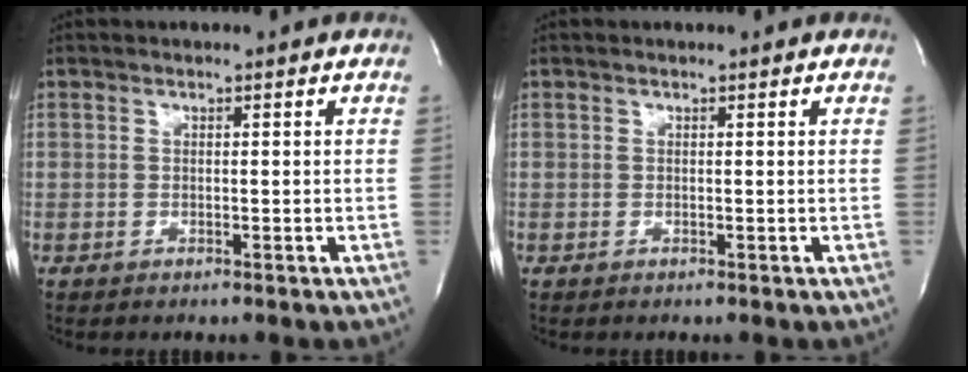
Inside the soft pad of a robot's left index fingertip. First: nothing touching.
{"total": 0.0}